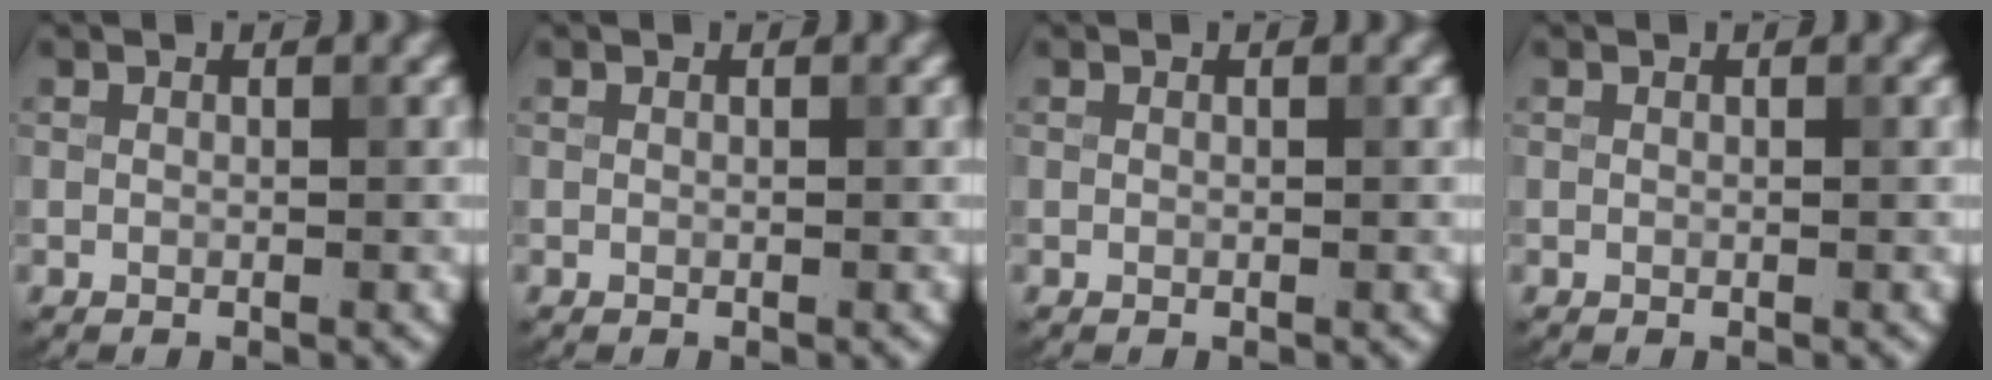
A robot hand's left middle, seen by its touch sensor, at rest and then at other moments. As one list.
[{"total": 0.0}, {"total": 0.0}, {"total": 0.0}]